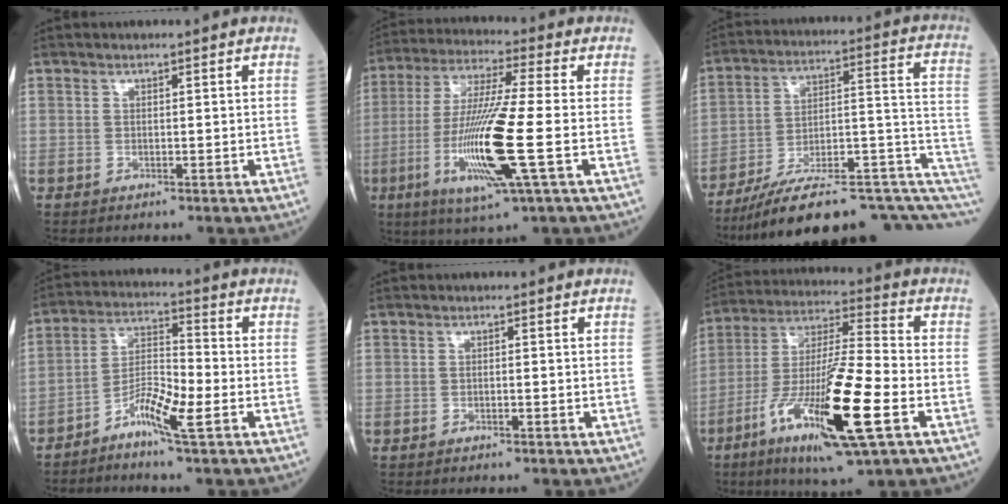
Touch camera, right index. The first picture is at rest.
{"total": 15.8, "force": [-3.7, 0.3, 15.3], "torque": [-0.314, -0.020, -0.073]}
{"total": 22.7, "force": [-12.1, 5.7, 18.3], "torque": [-0.206, 0.055, -0.179]}
{"total": 6.8, "force": [-3.7, 0.5, 5.7], "torque": [-0.105, 0.005, -0.073]}
{"total": 0.6, "force": [-0.1, 0.1, 0.6], "torque": [-0.012, -0.002, -0.001]}
{"total": 20.0, "force": [-7.6, 1.8, 18.4], "torque": [-0.360, -0.034, -0.135]}